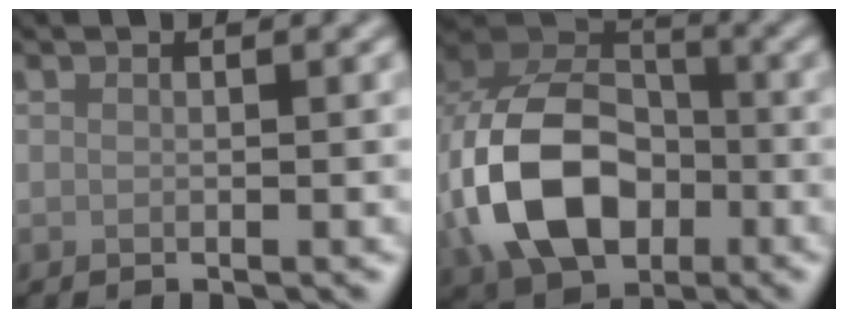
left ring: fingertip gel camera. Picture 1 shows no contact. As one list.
[{"total": 11.7, "force": [-2.7, 8.1, 7.9], "torque": [-0.174, -0.001, -0.060]}]